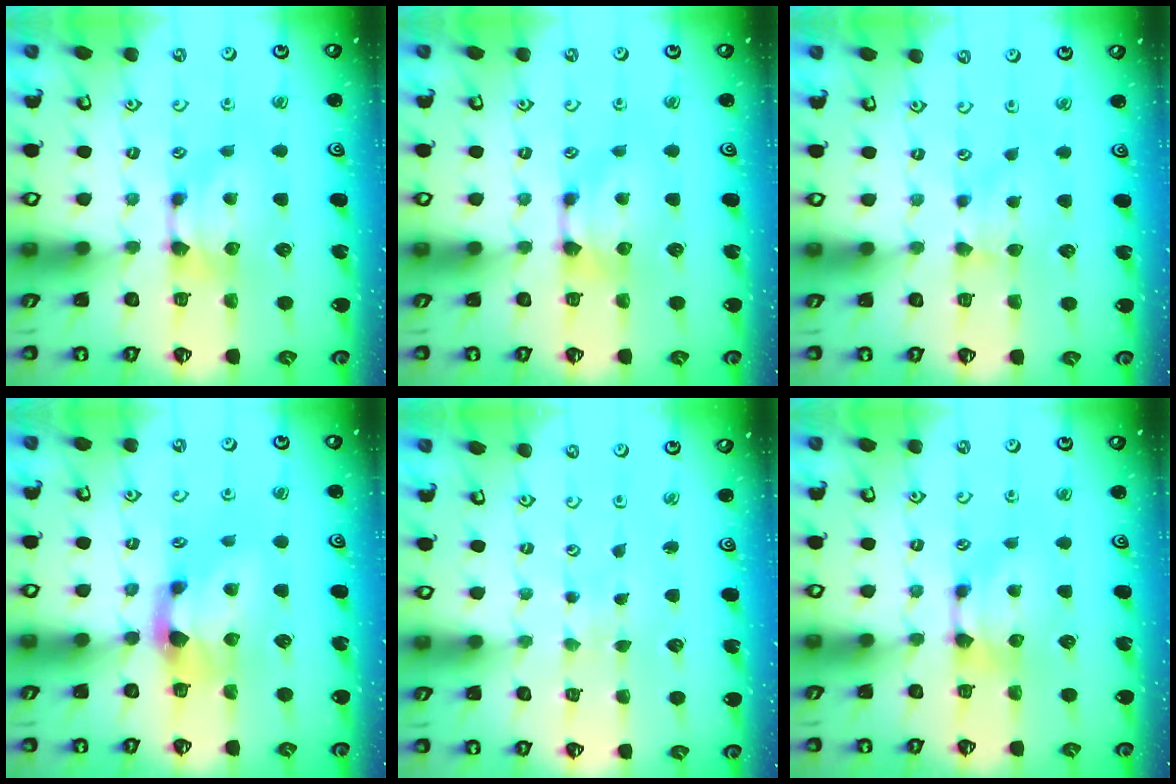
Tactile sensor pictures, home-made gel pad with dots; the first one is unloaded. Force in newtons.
{"total": 0.0}
{"total": 2.4, "press": 2.3, "slide": 0.5}
{"total": 2.6, "press": 2.0, "slide": 1.7}
{"total": 5.6, "press": 5.6, "slide": 0.3}
{"total": 0.0}